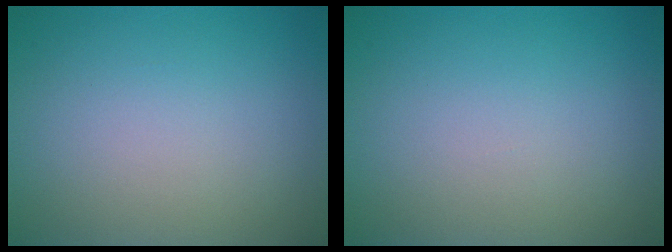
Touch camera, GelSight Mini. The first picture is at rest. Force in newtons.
{"total": 0.0}